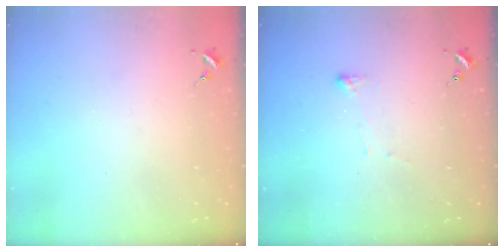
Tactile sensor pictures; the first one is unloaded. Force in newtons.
{"total": 3.5, "press": 3.5, "slide": 0.4}